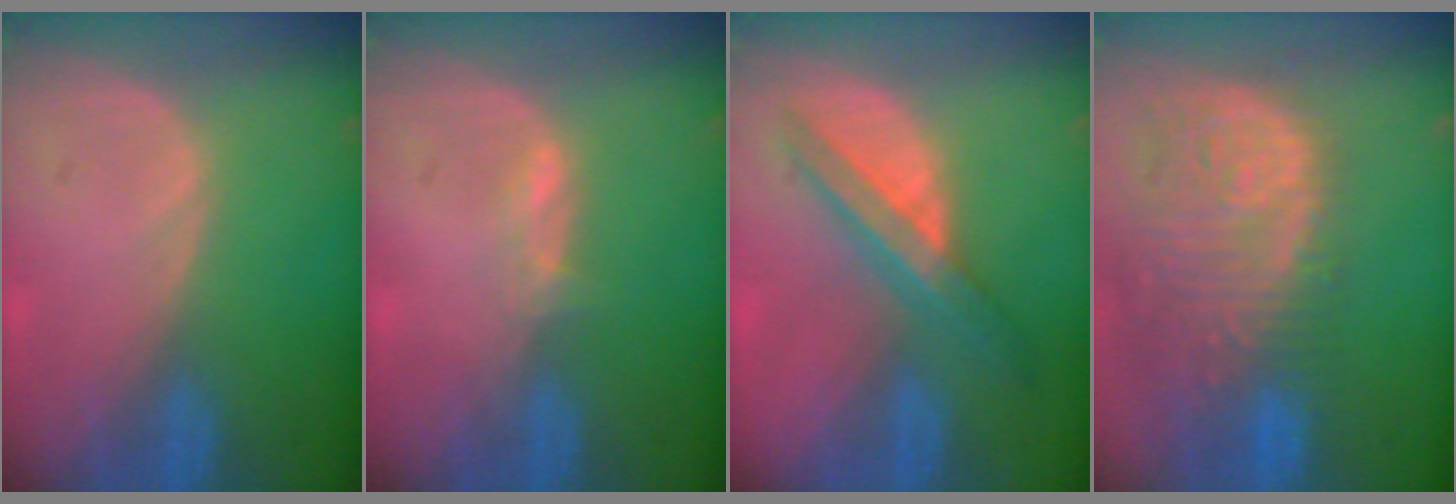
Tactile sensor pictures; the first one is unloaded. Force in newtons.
{"total": 1.6, "press": 1.5, "slide": 0.6}
{"total": 7.2, "press": 6.1, "slide": 3.8}
{"total": 14.4, "press": 11.8, "slide": 8.2}